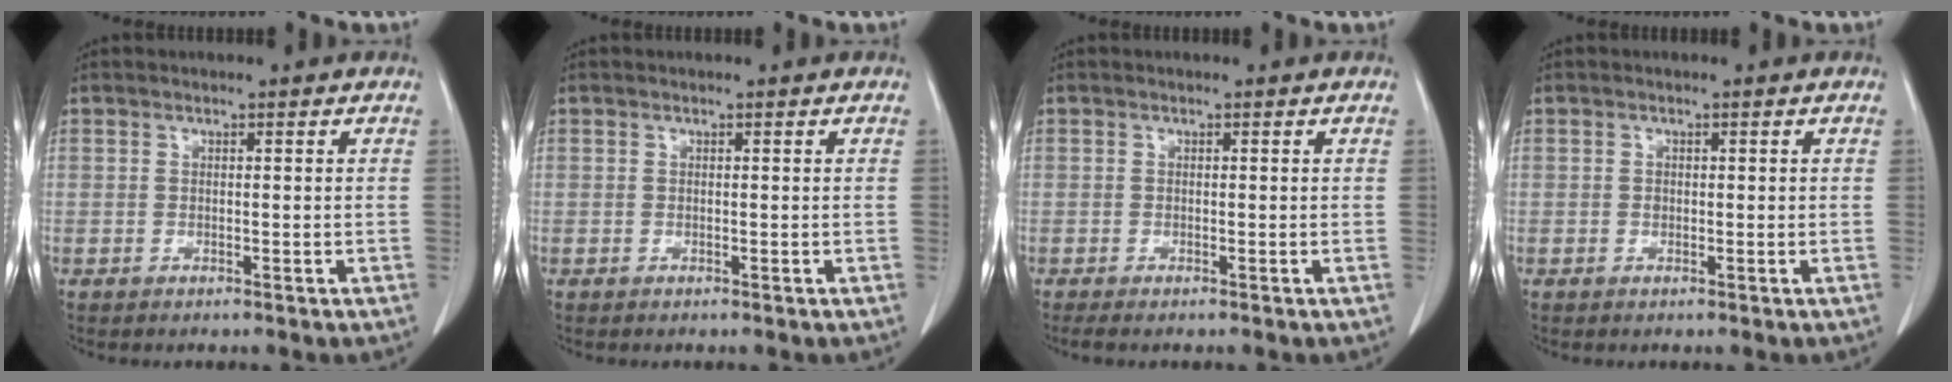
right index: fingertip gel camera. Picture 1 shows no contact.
{"total": 0.0}
{"total": 0.9, "force": [-0.7, 0.0, 0.5], "torque": [-0.013, -0.004, -0.014]}
{"total": 0.6, "force": [0.0, 0.5, 0.4], "torque": [-0.006, 0.001, -0.002]}